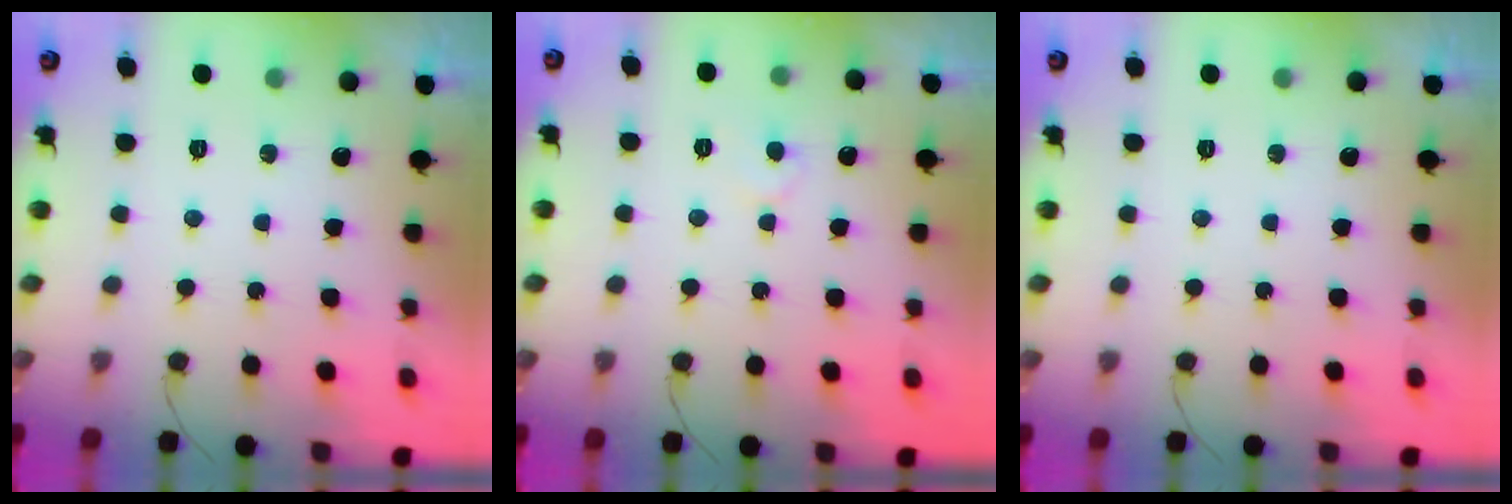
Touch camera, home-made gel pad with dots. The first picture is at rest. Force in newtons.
{"total": 5.1, "press": 5.0, "slide": 0.5}
{"total": 0.0}